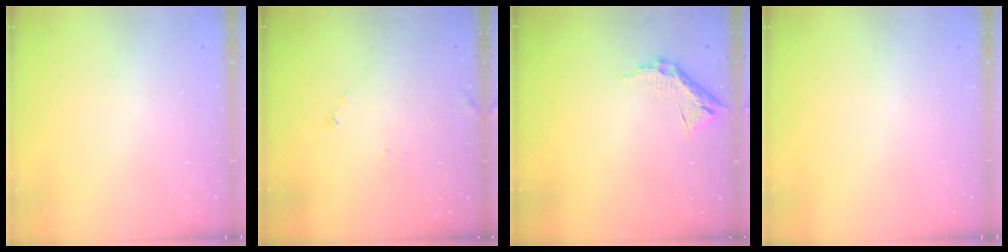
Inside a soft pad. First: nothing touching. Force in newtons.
{"total": 6.6, "press": 6.6, "slide": 0.3}
{"total": 8.9, "press": 8.9, "slide": 0.5}
{"total": 0.0}